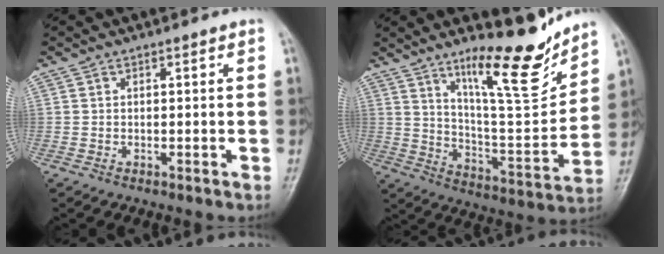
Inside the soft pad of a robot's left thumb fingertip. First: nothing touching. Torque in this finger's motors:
{"motor_torque": [0.30, 0.20, 1.58, -1.19, 0.27]}